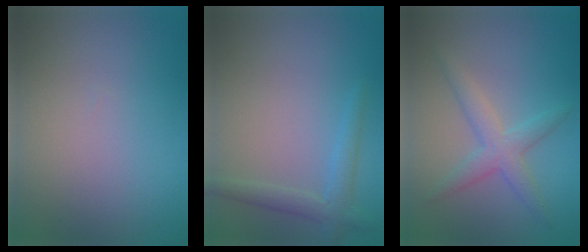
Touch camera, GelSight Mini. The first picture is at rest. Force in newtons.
{"total": 2.3, "press": 2.3, "slide": 0.1}
{"total": 3.0, "press": 3.0, "slide": 0.1}